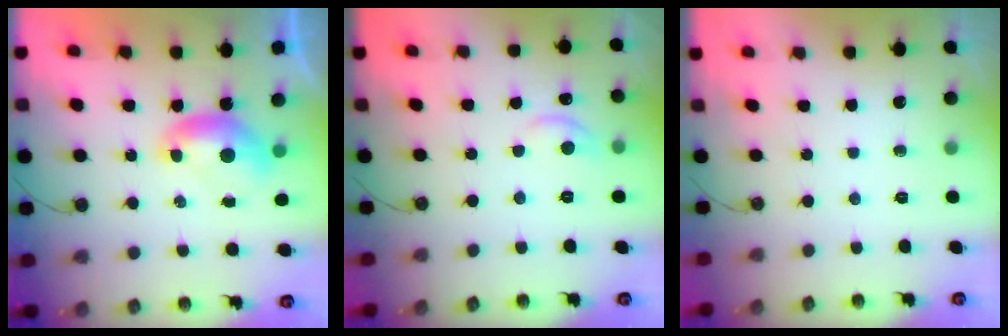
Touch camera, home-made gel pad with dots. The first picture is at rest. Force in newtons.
{"total": 2.2, "press": 2.0, "slide": 0.9}
{"total": 0.0}